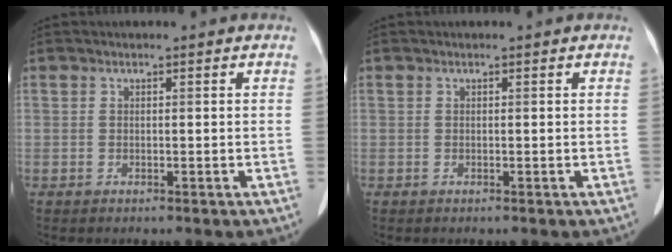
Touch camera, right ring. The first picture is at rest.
{"total": 0.0}